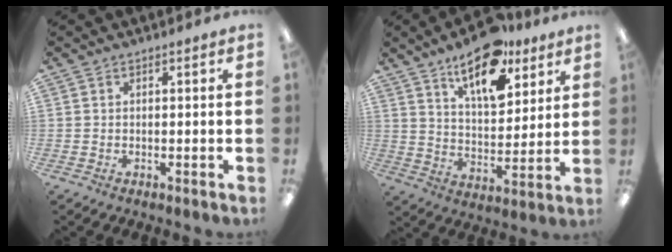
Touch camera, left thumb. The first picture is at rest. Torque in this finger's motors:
{"motor_torque": [0.05, 0.51, 1.07, -1.70, 0.12]}